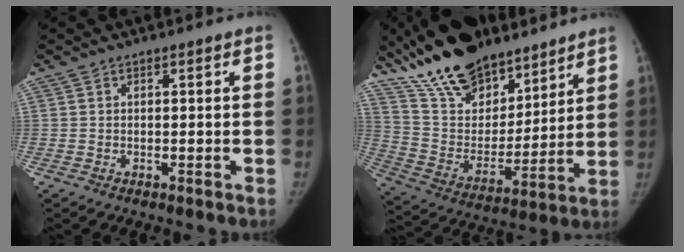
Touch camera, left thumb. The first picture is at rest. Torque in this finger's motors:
{"motor_torque": [3.16, 0.85, 1.04, -1.73, 0.49]}